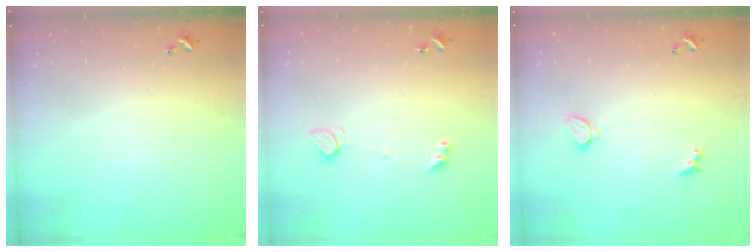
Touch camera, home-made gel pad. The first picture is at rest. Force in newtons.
{"total": 2.4, "press": 2.3, "slide": 0.6}
{"total": 1.7, "press": 1.7, "slide": 0.3}